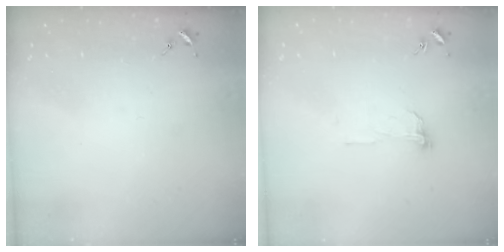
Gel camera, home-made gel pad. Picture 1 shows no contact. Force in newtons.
{"total": 6.0, "press": 6.0, "slide": 0.5}